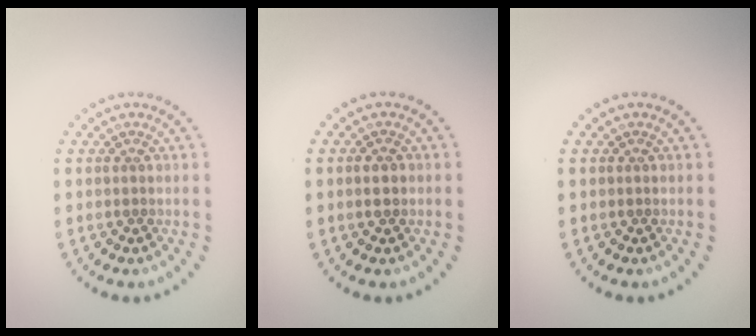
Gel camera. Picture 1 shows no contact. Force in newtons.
{"total": 0.8, "press": 0.8, "slide": 0.2}
{"total": 0.0}